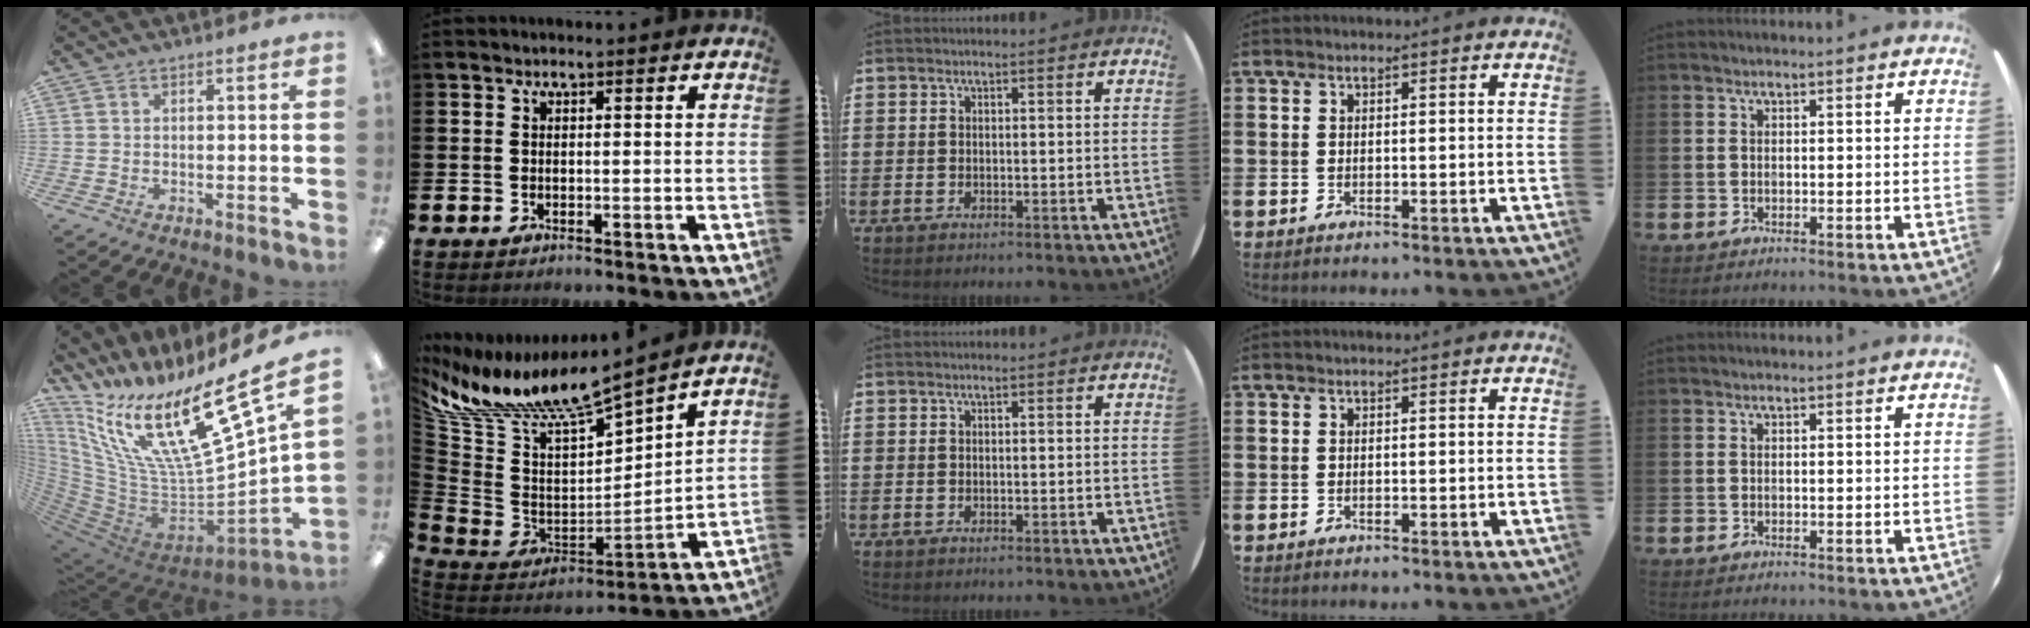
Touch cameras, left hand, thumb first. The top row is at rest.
{"thumb": {"total": 25.1, "force": [12.8, 7.4, 20.2], "torque": [-0.355, -0.109, 0.223]}, "index": {"total": 10.2, "force": [9.2, 1.0, 4.2], "torque": [-0.126, -0.074, 0.158]}}